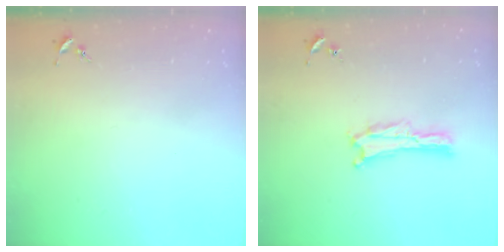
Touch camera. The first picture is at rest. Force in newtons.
{"total": 0.0}